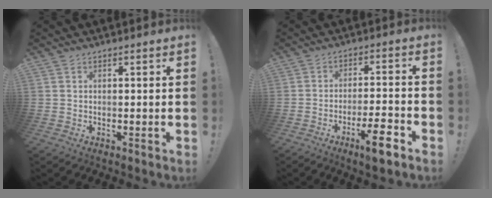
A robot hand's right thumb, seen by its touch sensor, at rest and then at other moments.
{"total": 8.9, "force": [-5.4, 1.4, 7.0], "torque": [-0.109, 0.025, -0.093]}